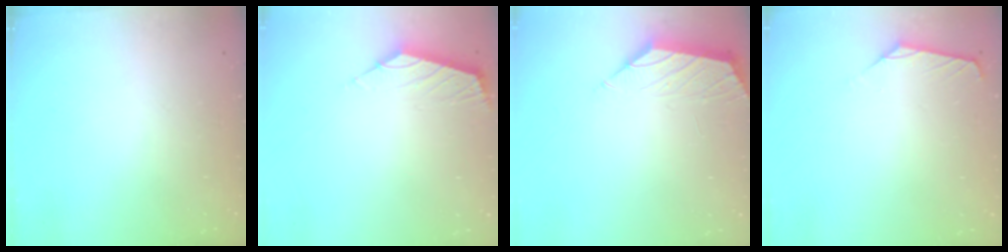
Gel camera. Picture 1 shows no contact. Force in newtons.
{"total": 2.4, "press": 2.3, "slide": 0.6}
{"total": 0.8, "press": 0.7, "slide": 0.4}
{"total": 1.0, "press": 0.9, "slide": 0.3}